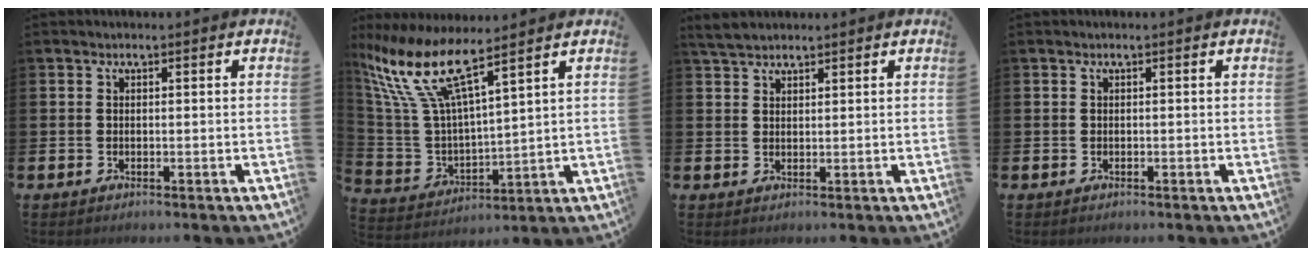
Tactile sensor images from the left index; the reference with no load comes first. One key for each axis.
{"total": 10.9, "fx": 8.3, "fy": 2.5, "fz": 6.7, "tx": -0.165, "ty": -0.036, "tz": 0.144}
{"total": 3.0, "fx": 2.9, "fy": 0.7, "fz": 0.7, "tx": -0.011, "ty": -0.007, "tz": 0.053}
{"total": 0.0}